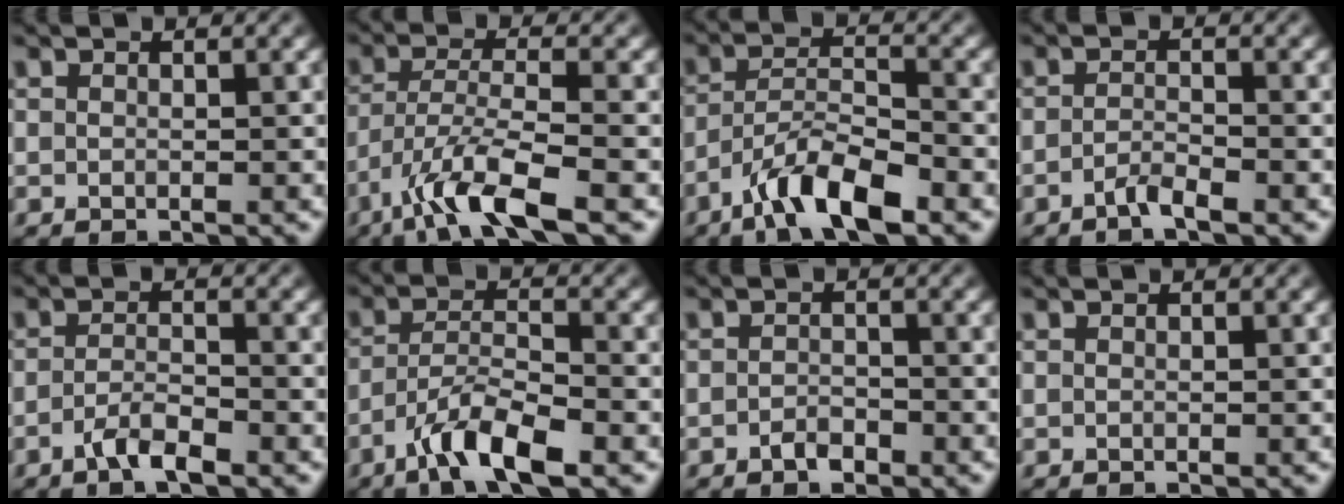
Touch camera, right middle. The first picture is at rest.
{"total": 6.7, "force": [-4.3, 1.3, 4.9], "torque": [-0.090, -0.001, -0.086]}
{"total": 6.3, "force": [-4.3, 1.6, 4.3], "torque": [-0.074, 0.006, -0.082]}
{"total": 1.6, "force": [-1.1, 0.2, 1.1], "torque": [-0.022, 0.003, -0.027]}
{"total": 2.6, "force": [-1.7, 0.7, 1.9], "torque": [-0.037, 0.004, -0.036]}
{"total": 5.7, "force": [-3.7, 1.4, 4.1], "torque": [-0.077, 0.001, -0.073]}
{"total": 1.5, "force": [-1.0, 0.8, 0.8], "torque": [-0.013, 0.003, -0.020]}
{"total": 0.0}